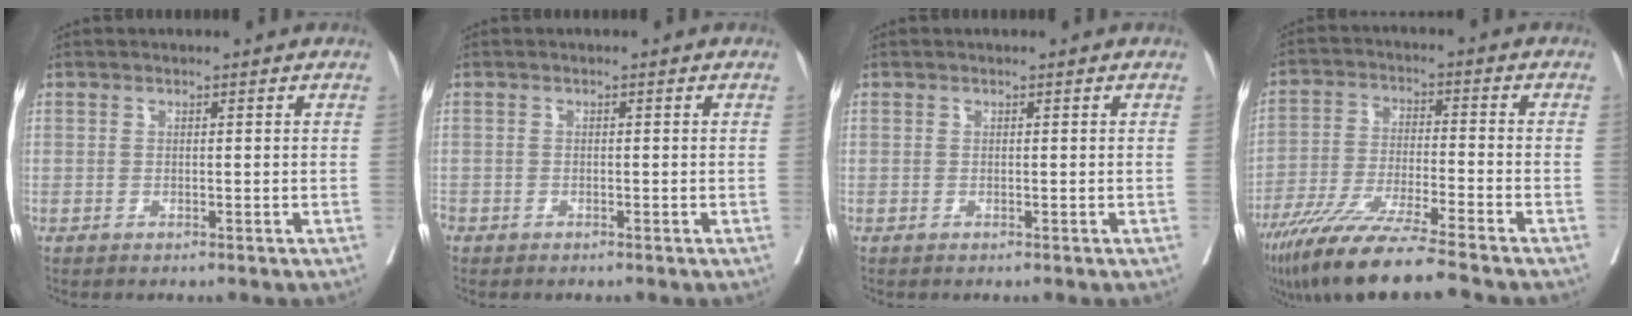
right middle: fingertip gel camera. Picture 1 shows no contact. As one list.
[{"total": 1.5, "force": [-1.1, 1.0, 0.4], "torque": [-0.016, -0.002, -0.022]}, {"total": 0.0}, {"total": 12.8, "force": [-10.1, -0.4, 7.9], "torque": [-0.140, -0.038, -0.177]}]